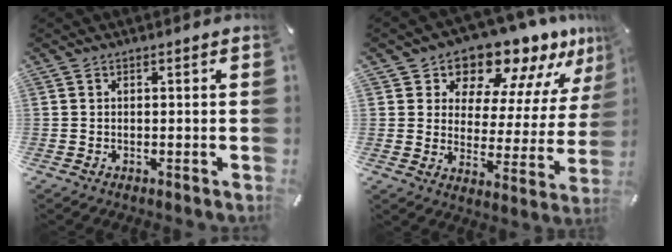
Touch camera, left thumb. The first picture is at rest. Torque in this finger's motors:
{"motor_torque": [0.81, 0.23, 0.78, -0.02, 0.19]}